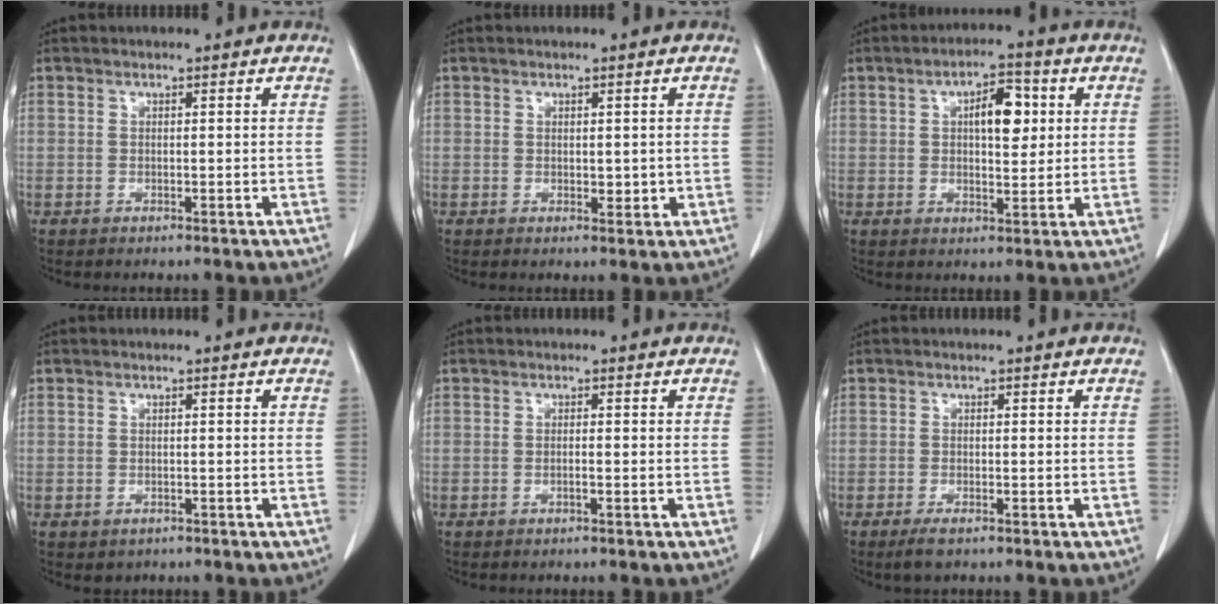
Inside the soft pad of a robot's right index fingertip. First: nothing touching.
{"total": 1.9, "force": [0.1, 1.2, 1.5], "torque": [-0.016, -0.003, 0.005]}
{"total": 6.9, "force": [1.8, 2.7, 6.1], "torque": [-0.093, 0.011, 0.029]}
{"total": 1.2, "force": [-0.7, 0.9, 0.3], "torque": [-0.012, -0.001, 0.000]}
{"total": 0.6, "force": [-0.3, 0.0, 0.5], "torque": [-0.010, 0.001, -0.005]}
{"total": 2.3, "force": [-1.6, 0.4, 1.7], "torque": [-0.038, -0.006, -0.024]}